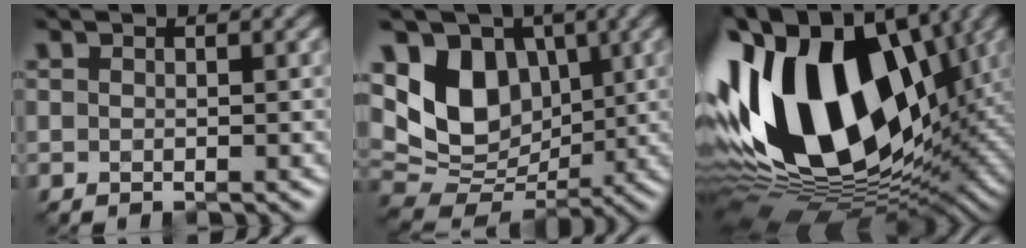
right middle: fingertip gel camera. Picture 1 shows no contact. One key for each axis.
{"total": 9.1, "fx": 1.9, "fy": 6.7, "fz": 5.9, "tx": -0.112, "ty": -0.004, "tz": 0.021}
{"total": 20.0, "fx": 1.4, "fy": 12.3, "fz": 15.7, "tx": -0.330, "ty": 0.006, "tz": 0.017}